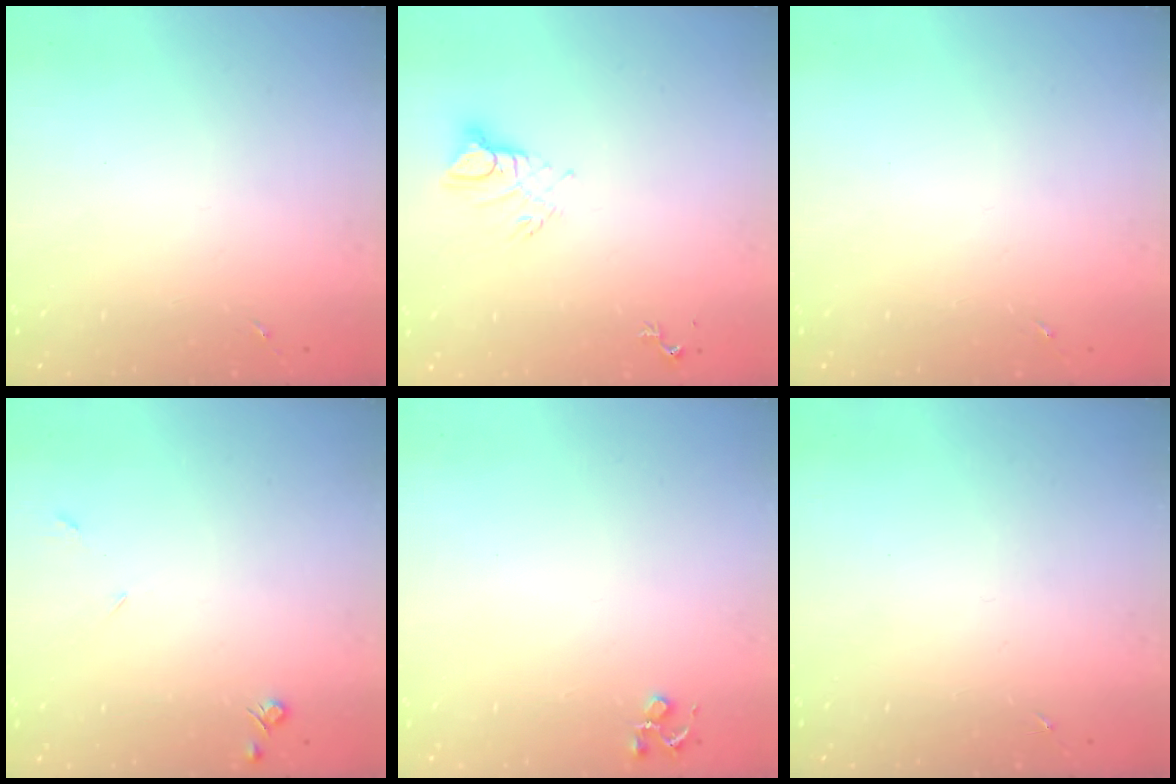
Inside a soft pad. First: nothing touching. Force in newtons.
{"total": 6.8, "press": 6.8, "slide": 0.5}
{"total": 0.0}
{"total": 4.2, "press": 4.2, "slide": 0.7}
{"total": 4.1, "press": 4.1, "slide": 0.5}
{"total": 0.0}